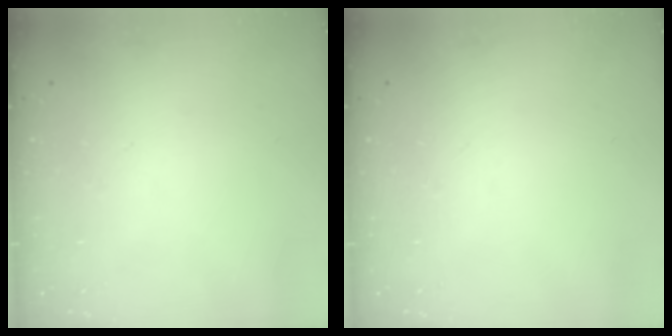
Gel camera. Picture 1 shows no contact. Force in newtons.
{"total": 0.0}